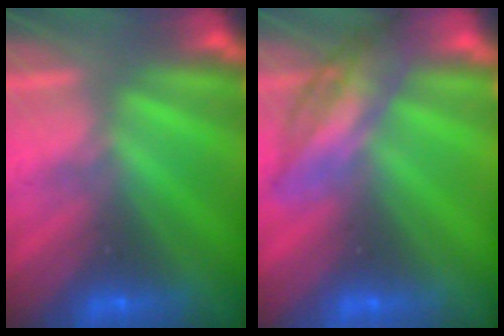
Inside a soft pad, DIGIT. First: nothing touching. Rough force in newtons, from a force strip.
{"total": 2.4}